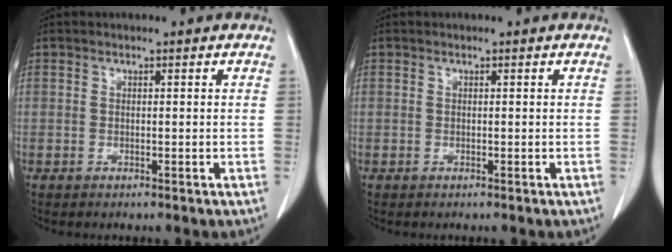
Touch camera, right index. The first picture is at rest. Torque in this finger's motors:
{"motor_torque": [0.00, 0.00, 0.00, 0.00]}